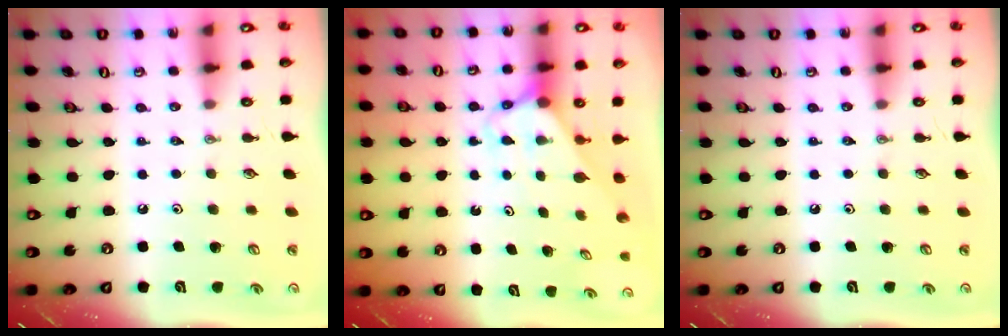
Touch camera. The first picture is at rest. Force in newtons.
{"total": 2.8, "press": 2.8, "slide": 0.1}
{"total": 0.0}